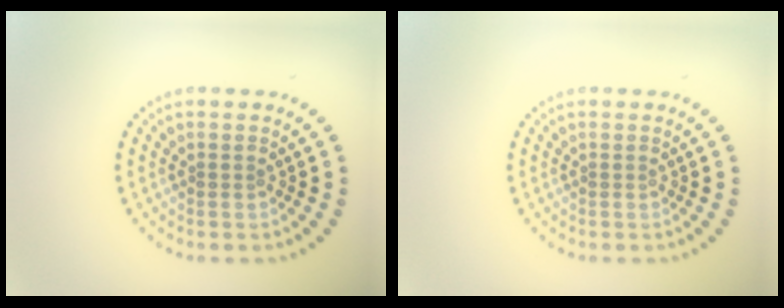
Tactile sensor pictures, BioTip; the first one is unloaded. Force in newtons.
{"total": 0.0}